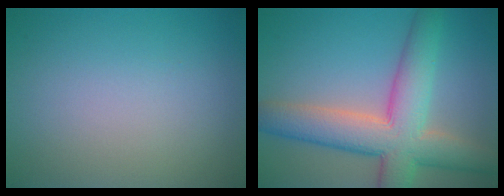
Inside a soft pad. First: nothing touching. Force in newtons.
{"total": 8.8, "press": 8.7, "slide": 0.4}